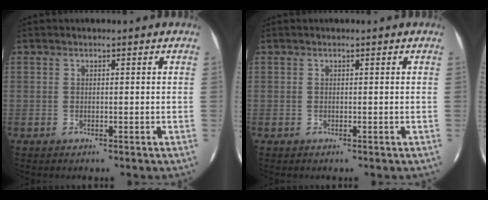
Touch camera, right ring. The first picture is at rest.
{"total": 0.0}